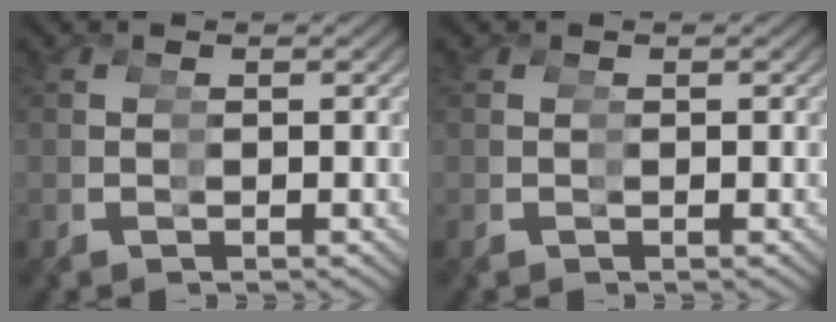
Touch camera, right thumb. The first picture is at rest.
{"total": 0.0}